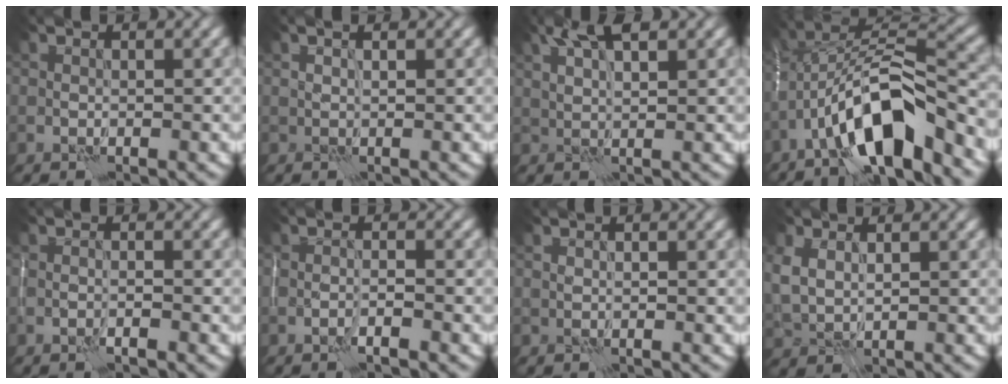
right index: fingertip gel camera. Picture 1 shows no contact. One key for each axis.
{"total": 1.1, "fx": 0.9, "fy": -0.6, "fz": -0.1, "tx": -0.001, "ty": 0.001, "tz": 0.020}
{"total": 3.4, "fx": 2.7, "fy": 0.3, "fz": 2.1, "tx": -0.046, "ty": 0.005, "tz": 0.054}
{"total": 10.2, "fx": -5.4, "fy": 3.2, "fz": 8.1, "tx": -0.143, "ty": 0.018, "tz": -0.100}
{"total": 0.7, "fx": -0.6, "fy": -0.3, "fz": 0.3, "tx": -0.010, "ty": 0.002, "tz": -0.011}
{"total": 1.0, "fx": -0.8, "fy": -0.4, "fz": 0.5, "tx": -0.011, "ty": 0.004, "tz": -0.017}
{"total": 0.9, "fx": 0.6, "fy": -0.7, "fz": -0.3, "tx": 0.003, "ty": -0.003, "tz": 0.013}
{"total": 2.1, "fx": 1.6, "fy": 0.9, "fz": 0.9, "tx": -0.036, "ty": -0.004, "tz": 0.039}